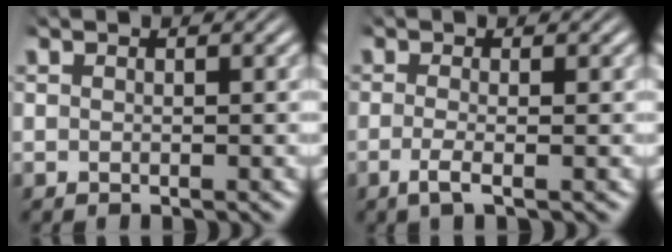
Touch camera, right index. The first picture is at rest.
{"total": 2.0, "force": [-1.1, 0.1, 1.6], "torque": [-0.046, -0.015, -0.016]}